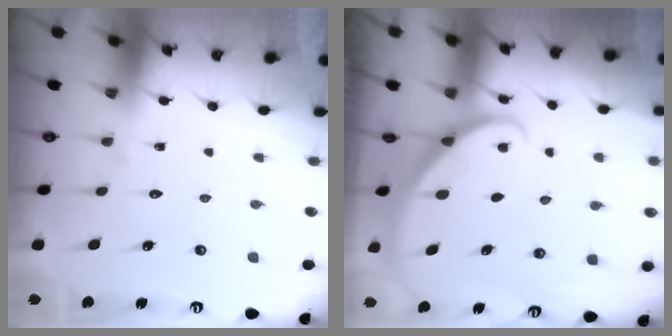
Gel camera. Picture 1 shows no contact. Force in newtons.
{"total": 2.1, "press": 2.1, "slide": 0.1}